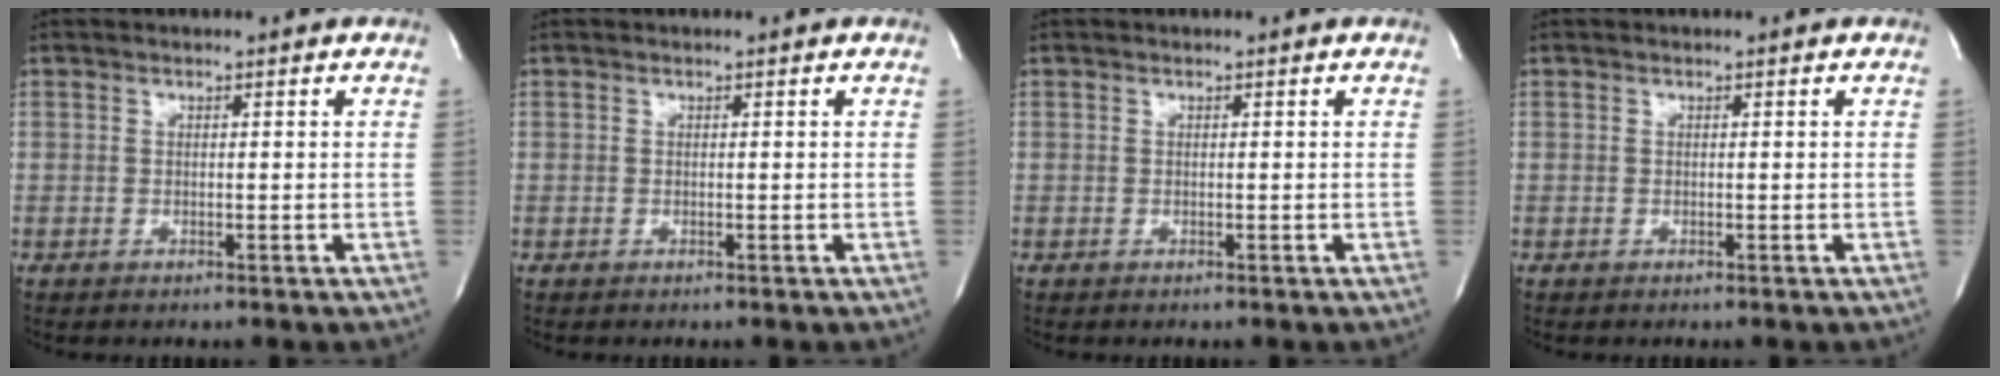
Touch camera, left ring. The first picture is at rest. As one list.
[{"total": 0.0}, {"total": 0.0}, {"total": 0.0}]